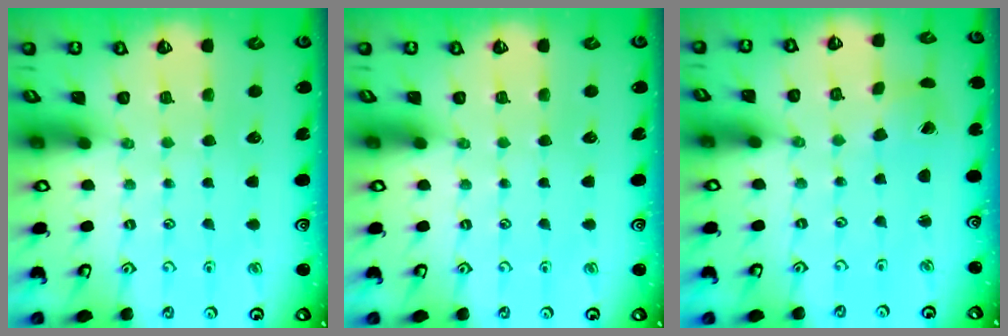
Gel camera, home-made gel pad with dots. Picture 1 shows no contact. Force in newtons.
{"total": 0.0}
{"total": 1.6, "press": 1.6, "slide": 0.2}